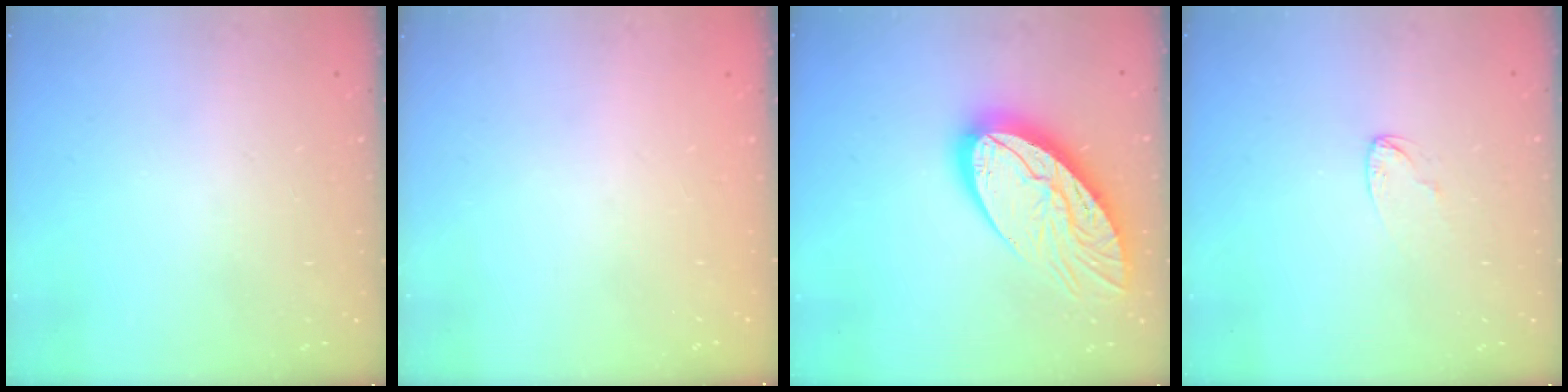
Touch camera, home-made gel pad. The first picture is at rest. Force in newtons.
{"total": 0.0}
{"total": 17.9, "press": 17.8, "slide": 1.7}
{"total": 2.4, "press": 2.4, "slide": 0.2}